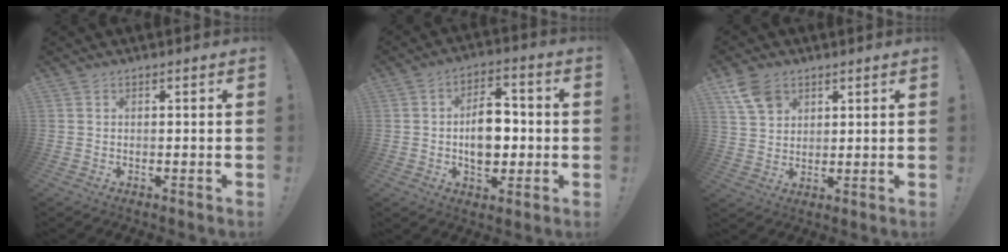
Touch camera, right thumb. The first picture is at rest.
{"total": 11.6, "force": [-0.8, 7.9, 8.5], "torque": [-0.132, 0.009, -0.015]}
{"total": 8.4, "force": [5.0, 5.7, 3.6], "torque": [-0.055, -0.020, 0.100]}